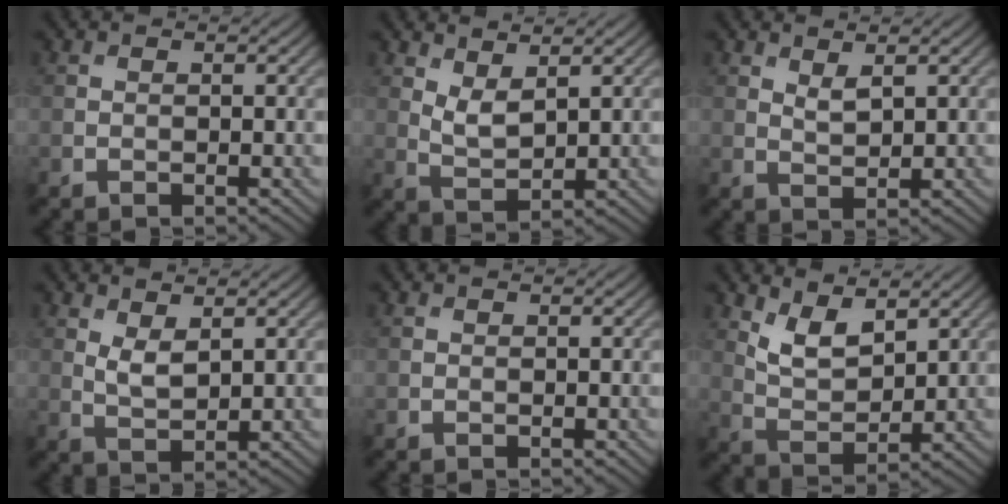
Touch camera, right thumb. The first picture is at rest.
{"total": 3.4, "force": [2.0, 1.4, 2.3], "torque": [-0.057, -0.008, 0.045]}
{"total": 1.9, "force": [1.3, 0.6, 1.2], "torque": [-0.028, -0.006, 0.029]}
{"total": 2.8, "force": [1.4, 1.2, 2.1], "torque": [-0.051, -0.007, 0.034]}
{"total": 0.0}
{"total": 5.6, "force": [3.5, 2.5, 3.5], "torque": [-0.080, -0.012, 0.071]}